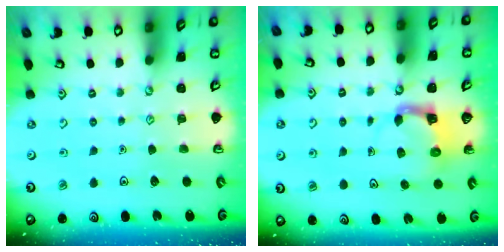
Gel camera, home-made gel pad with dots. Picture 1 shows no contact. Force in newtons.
{"total": 3.9, "press": 3.9, "slide": 0.6}